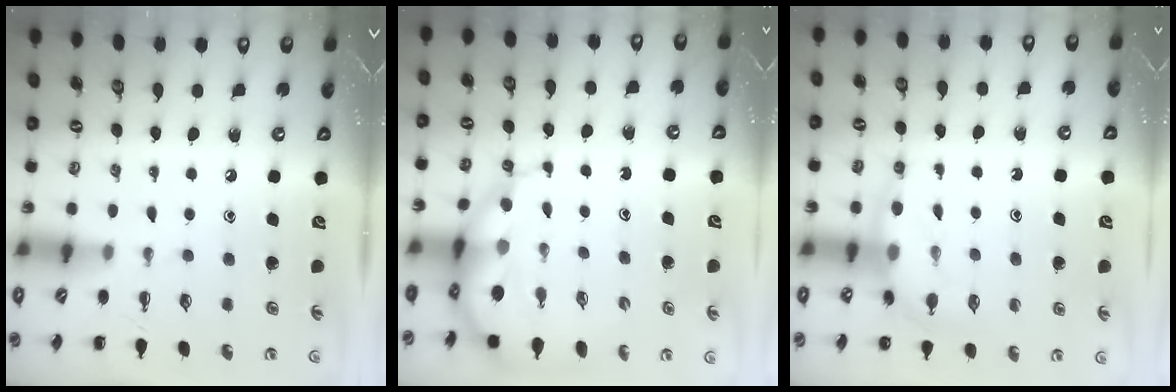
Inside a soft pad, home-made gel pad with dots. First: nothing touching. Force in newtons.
{"total": 7.3, "press": 6.9, "slide": 2.3}
{"total": 8.0, "press": 7.8, "slide": 1.7}